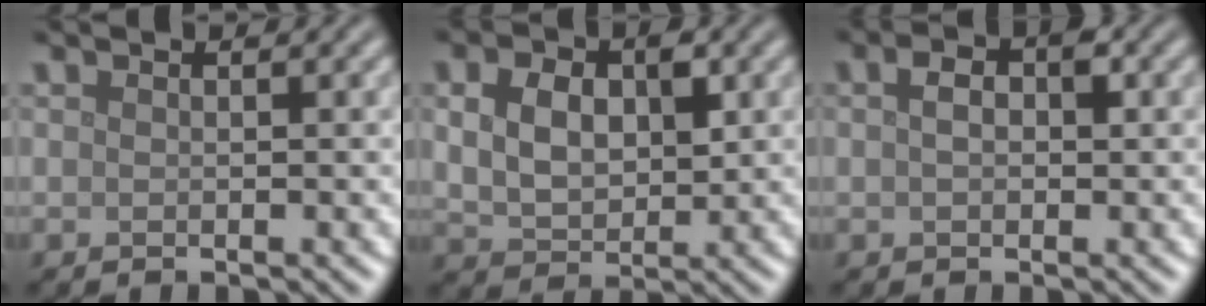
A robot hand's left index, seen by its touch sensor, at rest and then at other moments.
{"total": 4.8, "force": [1.0, 3.2, 3.4], "torque": [-0.067, -0.001, 0.019]}
{"total": 2.5, "force": [0.4, 1.5, 2.0], "torque": [-0.032, 0.003, 0.007]}